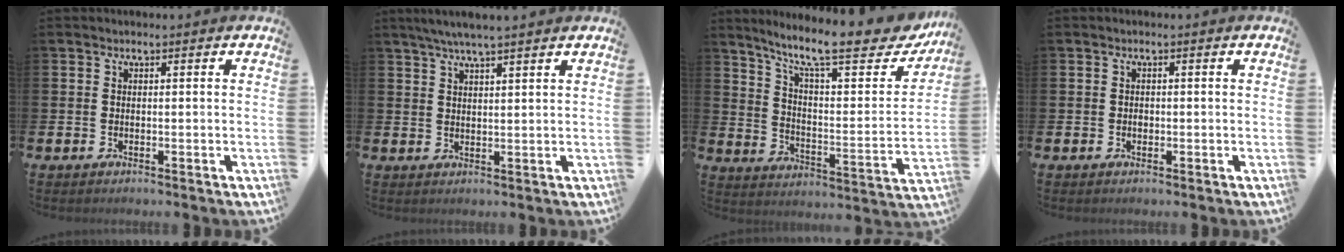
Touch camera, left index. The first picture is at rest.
{"total": 4.0, "force": [3.6, -0.1, 1.8], "torque": [-0.051, -0.001, 0.065]}
{"total": 12.3, "force": [9.7, 2.8, 6.9], "torque": [-0.140, -0.069, 0.157]}
{"total": 0.7, "force": [-0.1, 0.6, 0.3], "torque": [-0.001, 0.001, -0.004]}